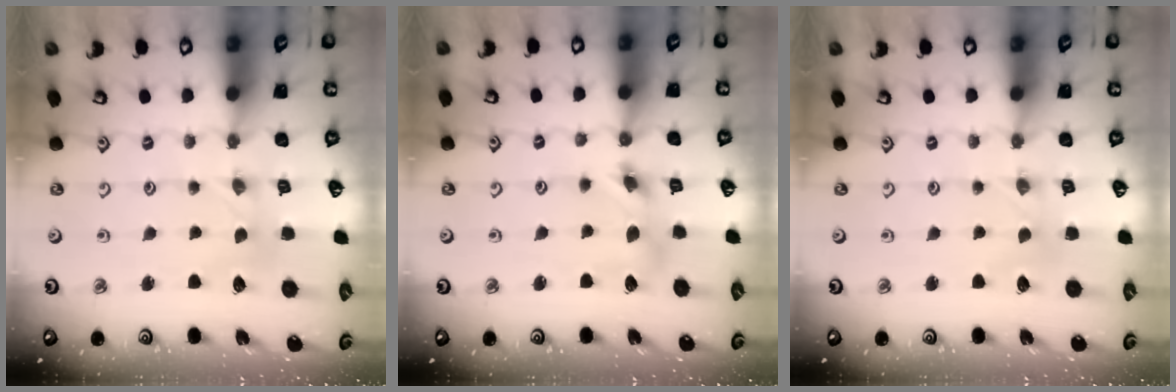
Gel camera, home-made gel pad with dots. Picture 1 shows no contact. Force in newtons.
{"total": 6.2, "press": 6.2, "slide": 0.7}
{"total": 0.0}